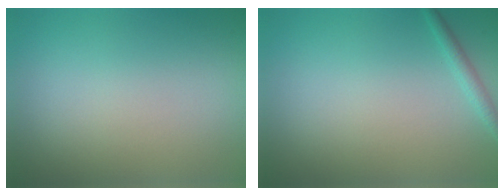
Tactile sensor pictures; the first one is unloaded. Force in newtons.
{"total": 1.1, "press": 1.1, "slide": 0.0}